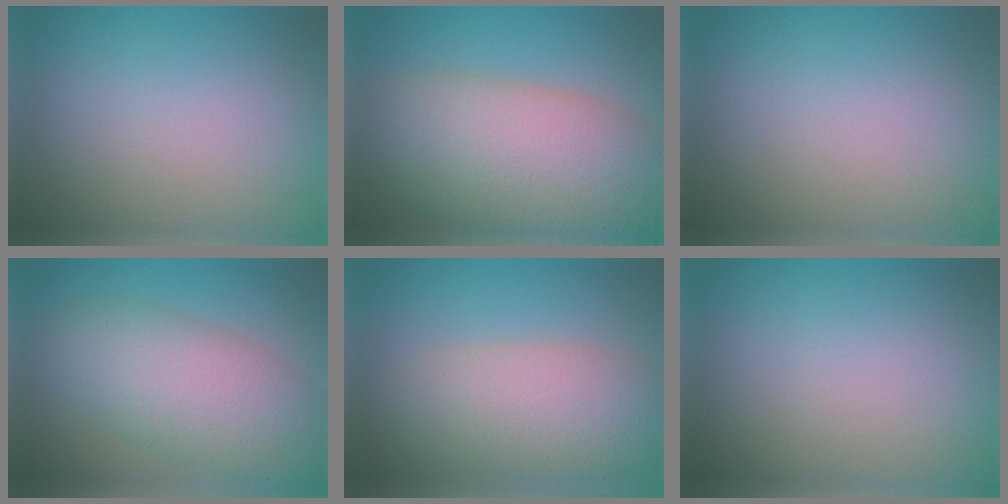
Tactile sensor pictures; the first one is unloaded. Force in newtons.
{"total": 12.9, "press": 12.9, "slide": 0.8}
{"total": 0.0}
{"total": 8.1, "press": 8.1, "slide": 0.6}
{"total": 7.2, "press": 7.2, "slide": 0.7}
{"total": 0.0}